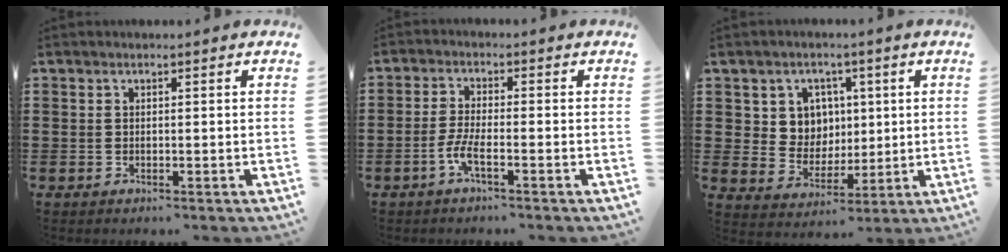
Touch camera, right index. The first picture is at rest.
{"total": 3.8, "force": [-2.0, 0.5, 3.2], "torque": [-0.075, -0.007, -0.042]}
{"total": 6.5, "force": [2.3, 5.9, 1.7], "torque": [-0.057, 0.006, 0.042]}